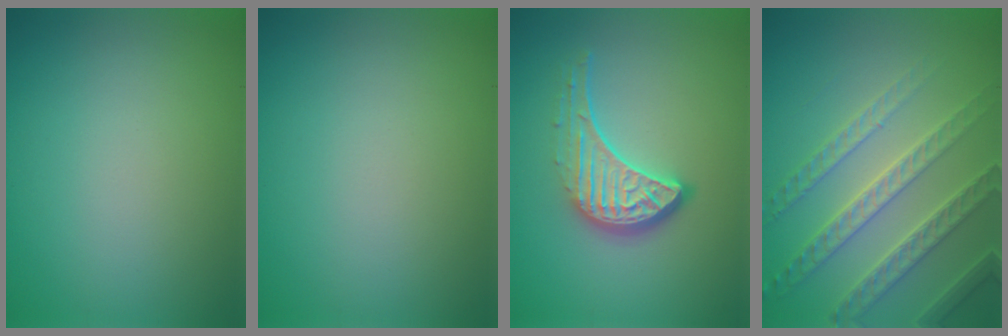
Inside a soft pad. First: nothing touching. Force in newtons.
{"total": 0.0}
{"total": 4.6, "press": 3.3, "slide": 3.2}
{"total": 4.4, "press": 4.2, "slide": 1.5}